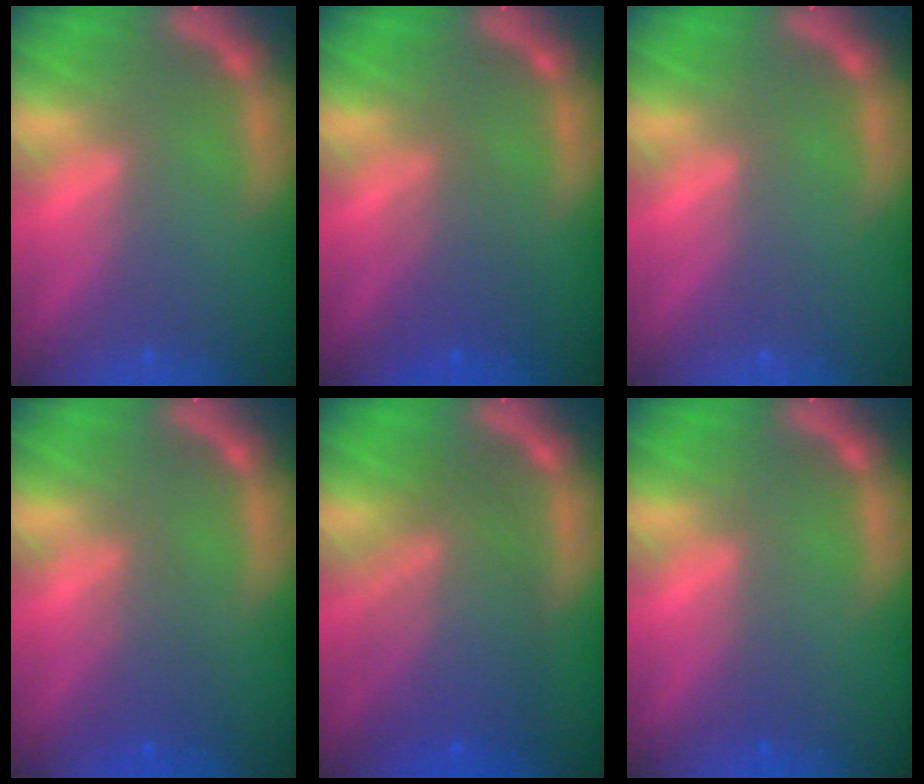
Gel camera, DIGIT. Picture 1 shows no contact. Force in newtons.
{"total": 3.1}
{"total": 0.0}
{"total": 2.5}
{"total": 8.0}
{"total": 0.9}